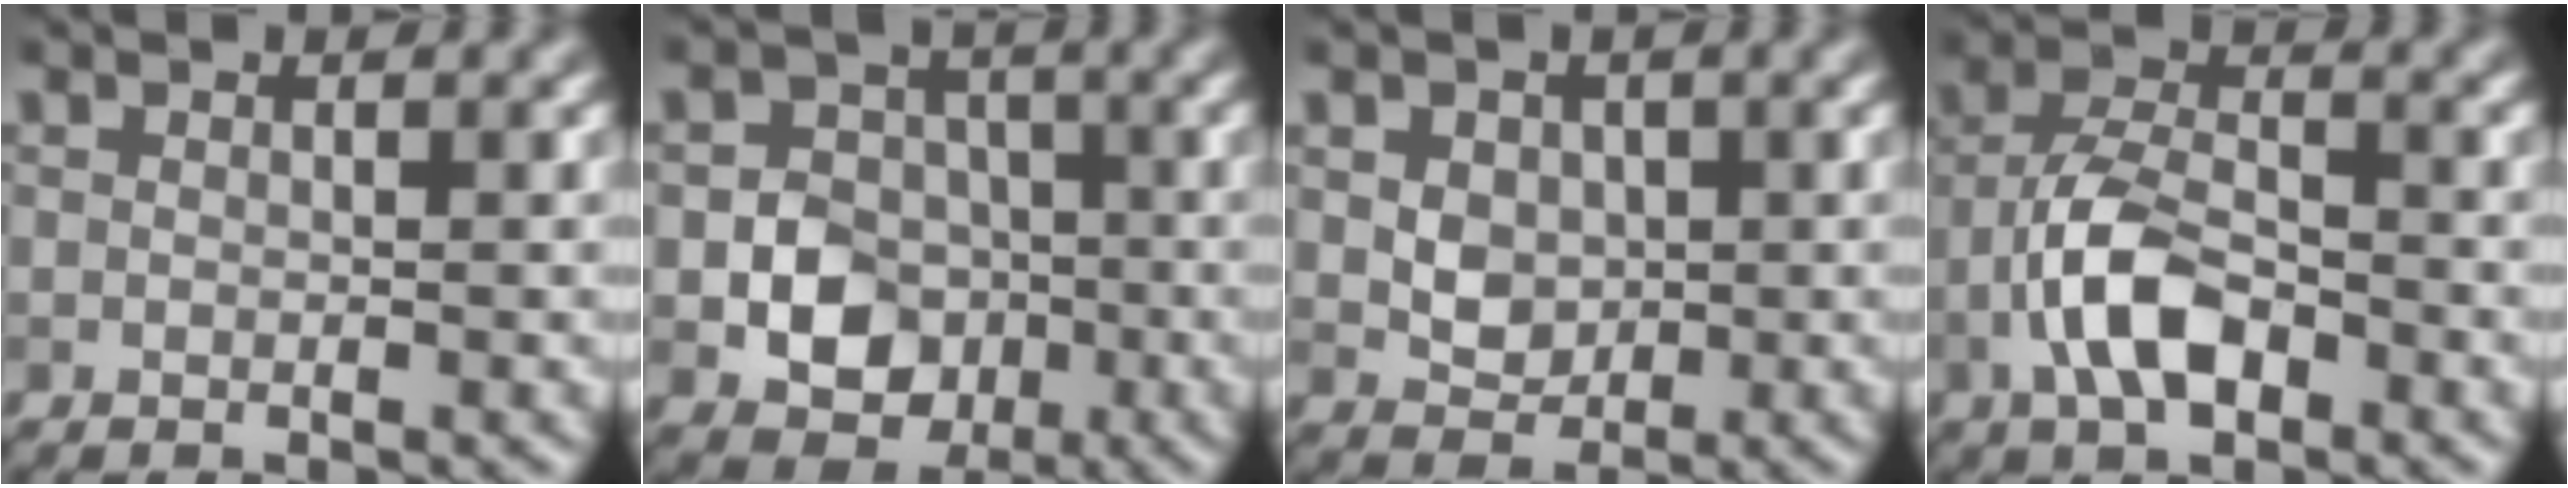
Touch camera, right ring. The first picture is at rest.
{"total": 6.5, "force": [-1.7, 5.6, 2.9], "torque": [-0.018, -0.004, -0.046]}
{"total": 3.3, "force": [0.6, 2.6, 1.9], "torque": [-0.032, 0.001, 0.017]}
{"total": 5.8, "force": [-2.6, 2.7, 4.5], "torque": [-0.083, 0.010, -0.054]}